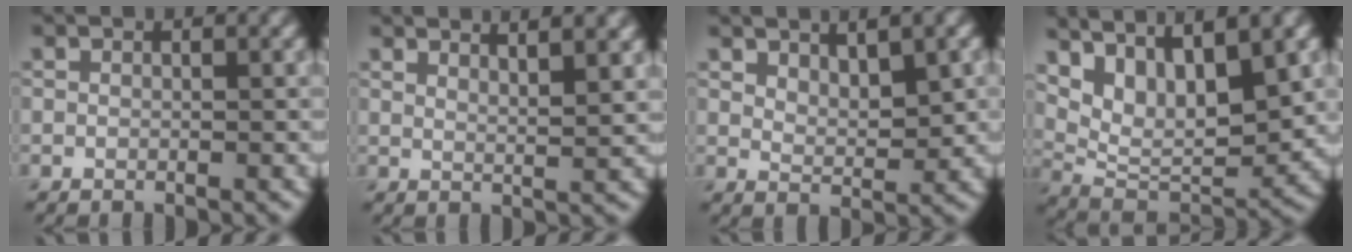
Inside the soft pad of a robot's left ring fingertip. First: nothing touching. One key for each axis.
{"total": 4.3, "fx": 3.3, "fy": 1.2, "fz": 2.6, "tx": -0.012, "ty": 0.019, "tz": 0.026}
{"total": 3.4, "fx": 2.1, "fy": 1.2, "fz": 2.4, "tx": -0.042, "ty": -0.003, "tz": 0.037}
{"total": 8.5, "fx": 4.3, "fy": 3.5, "fz": 6.4, "tx": -0.113, "ty": -0.008, "tz": 0.086}